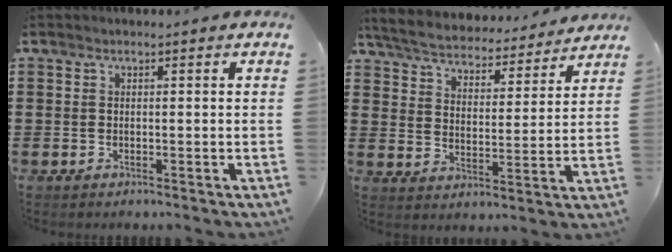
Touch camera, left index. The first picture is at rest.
{"total": 5.2, "force": [5.1, 0.3, 0.8], "torque": [-0.044, -0.037, 0.085]}